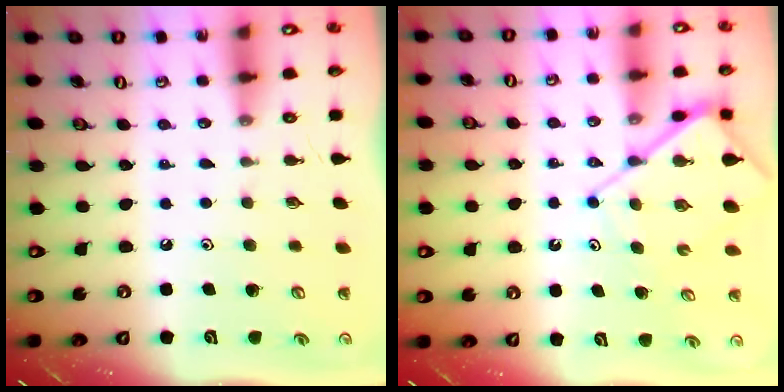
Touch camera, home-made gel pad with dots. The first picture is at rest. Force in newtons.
{"total": 9.3, "press": 9.3, "slide": 1.1}